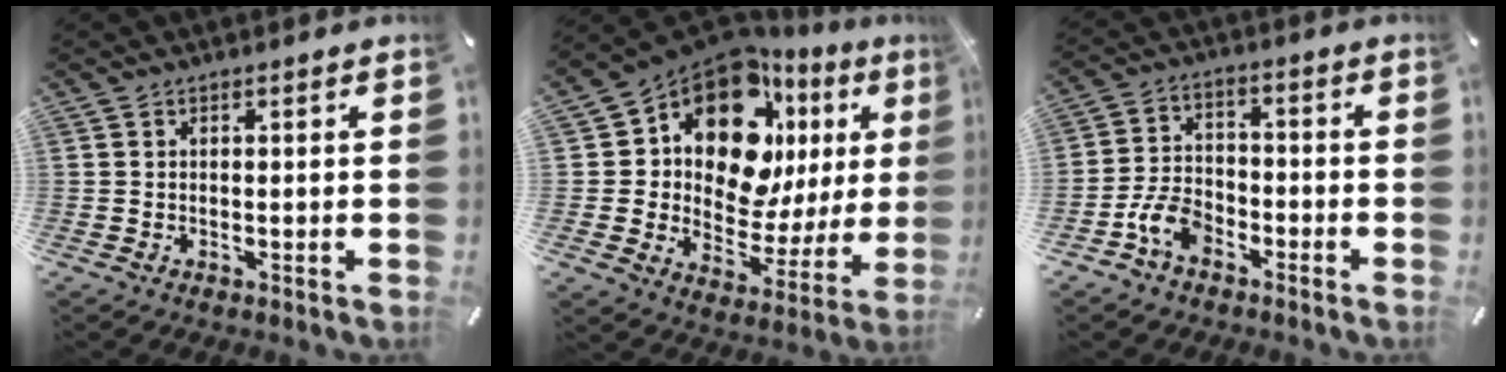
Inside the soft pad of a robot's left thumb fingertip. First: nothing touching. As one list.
[{"total": 18.2, "force": [9.5, 10.7, 11.3], "torque": [-0.183, -0.081, 0.158]}, {"total": 8.3, "force": [-4.7, 5.6, 3.9], "torque": [-0.090, 0.025, -0.090]}]